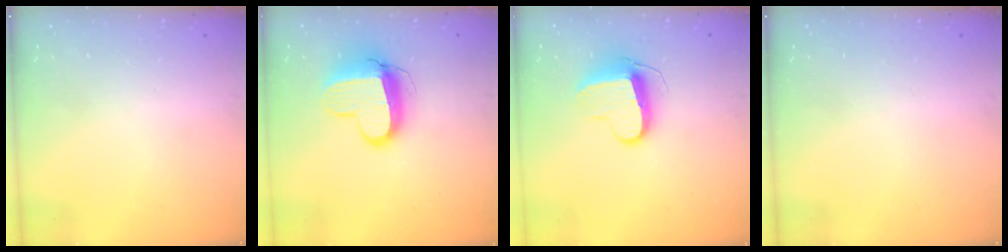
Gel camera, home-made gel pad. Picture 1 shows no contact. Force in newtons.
{"total": 12.4, "press": 12.3, "slide": 1.3}
{"total": 10.1, "press": 10.1, "slide": 0.3}
{"total": 0.0}